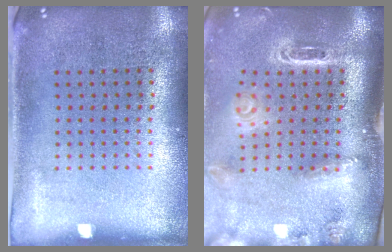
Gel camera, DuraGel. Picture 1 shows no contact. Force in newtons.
{"total": 3.0, "press": 2.1, "slide": 2.1}